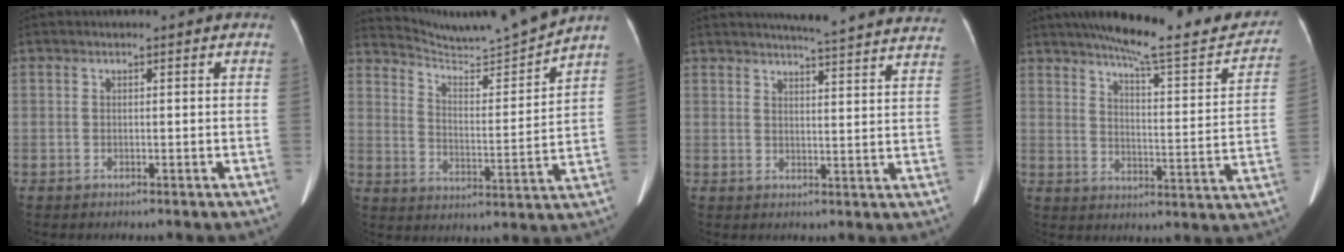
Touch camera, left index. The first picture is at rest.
{"total": 12.8, "force": [12.3, -2.5, 2.5], "torque": [-0.051, -0.041, 0.193]}
{"total": 21.3, "force": [20.0, 0.7, 7.2], "torque": [-0.096, -0.048, 0.227]}
{"total": 19.3, "force": [16.7, 2.5, 9.4], "torque": [-0.131, -0.014, 0.218]}